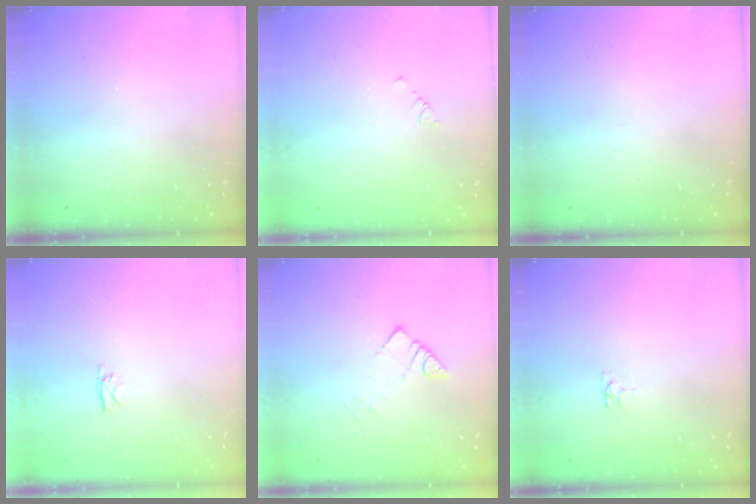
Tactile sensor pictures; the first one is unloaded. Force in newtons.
{"total": 0.7, "press": 0.6, "slide": 0.2}
{"total": 0.0}
{"total": 2.8, "press": 2.7, "slide": 0.4}
{"total": 3.3, "press": 3.3, "slide": 0.1}
{"total": 3.4, "press": 3.4, "slide": 0.4}